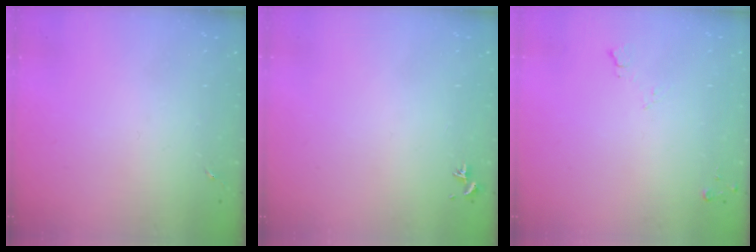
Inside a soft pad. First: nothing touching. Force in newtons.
{"total": 0.7, "press": 0.5, "slide": 0.4}
{"total": 5.7, "press": 5.6, "slide": 0.7}